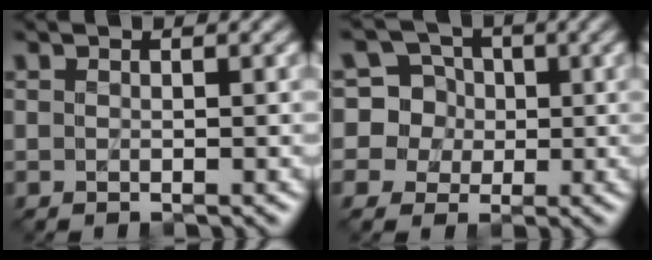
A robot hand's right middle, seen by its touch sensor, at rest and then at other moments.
{"total": 8.3, "force": [1.5, 7.9, 1.9], "torque": [-0.054, 0.040, 0.019]}